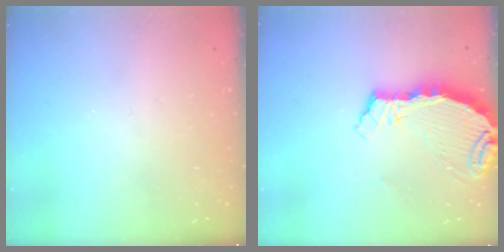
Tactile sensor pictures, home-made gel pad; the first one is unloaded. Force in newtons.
{"total": 6.4, "press": 6.4, "slide": 0.7}